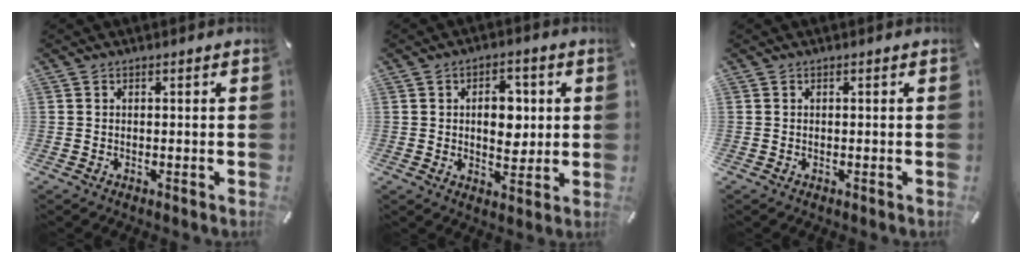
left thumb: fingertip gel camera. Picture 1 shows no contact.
{"total": 8.3, "force": [1.3, 5.7, 5.9], "torque": [-0.077, -0.002, 0.015]}
{"total": 0.0}